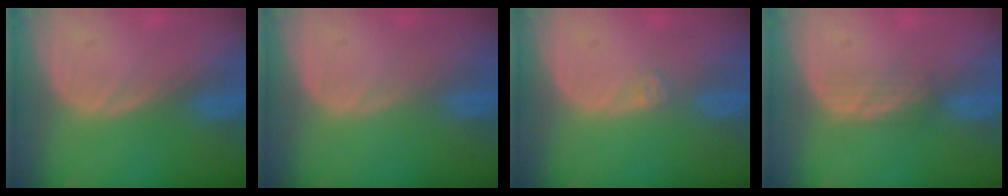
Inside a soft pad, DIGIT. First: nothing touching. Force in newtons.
{"total": 0.0}
{"total": 1.3, "press": 1.1, "slide": 0.7}
{"total": 2.4, "press": 2.3, "slide": 0.6}